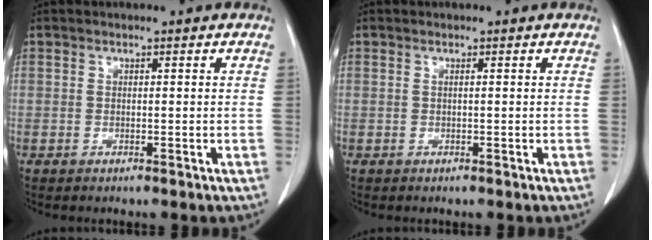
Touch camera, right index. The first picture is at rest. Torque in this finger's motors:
{"motor_torque": [0.16, -0.07, -0.09, 0.00]}